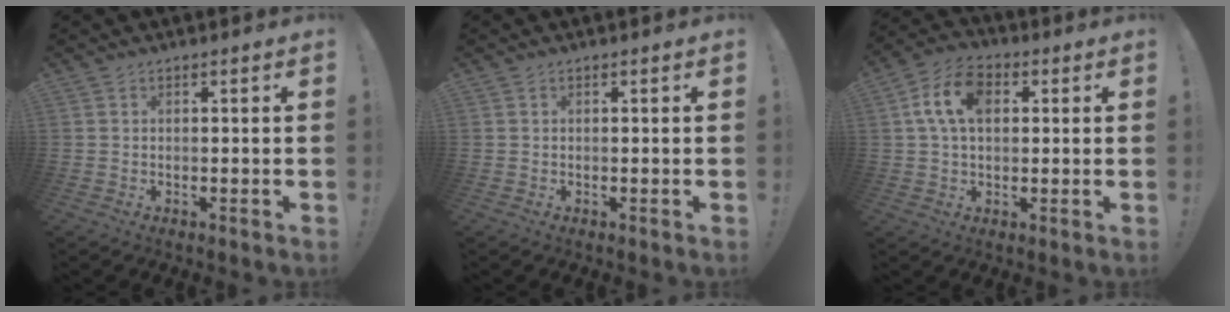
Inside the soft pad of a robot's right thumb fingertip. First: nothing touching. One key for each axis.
{"total": 0.0}
{"total": 11.6, "fx": 2.8, "fy": 7.6, "fz": 8.3, "tx": -0.159, "ty": 0.016, "tz": 0.055}